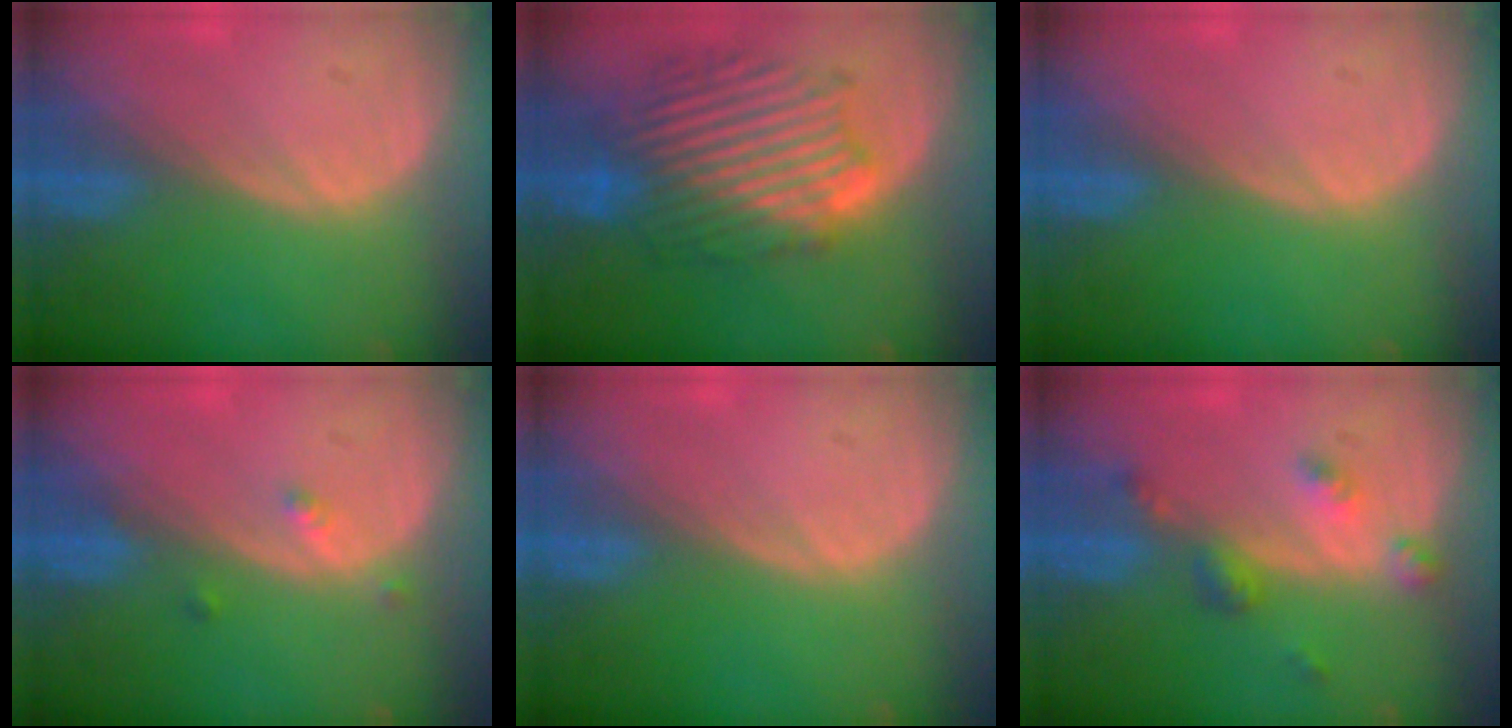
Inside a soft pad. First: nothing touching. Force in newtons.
{"total": 10.7, "press": 10.7, "slide": 0.5}
{"total": 0.0}
{"total": 1.9, "press": 1.5, "slide": 1.0}
{"total": 0.0}
{"total": 4.7, "press": 4.2, "slide": 2.2}